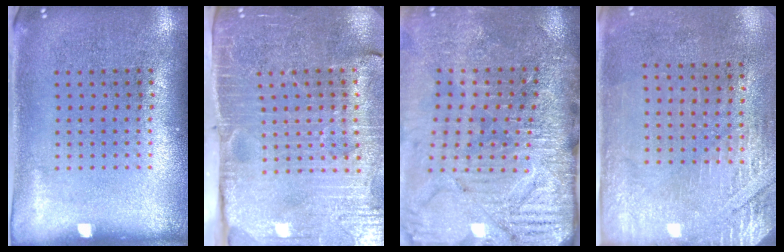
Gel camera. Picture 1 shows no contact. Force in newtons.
{"total": 3.8, "press": 3.7, "slide": 0.9}
{"total": 4.0, "press": 3.6, "slide": 1.7}
{"total": 2.9, "press": 2.5, "slide": 1.5}